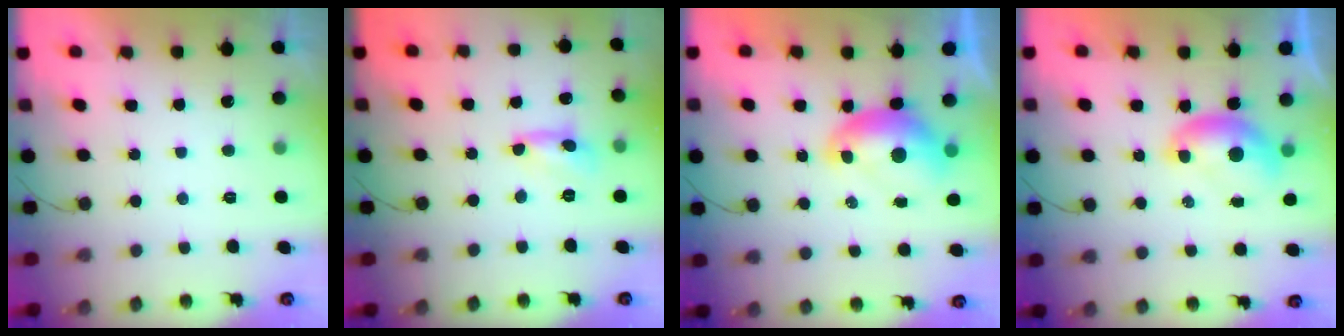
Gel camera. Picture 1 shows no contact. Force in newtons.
{"total": 1.8, "press": 1.8, "slide": 0.2}
{"total": 7.6, "press": 7.5, "slide": 1.0}
{"total": 6.8, "press": 6.7, "slide": 0.4}